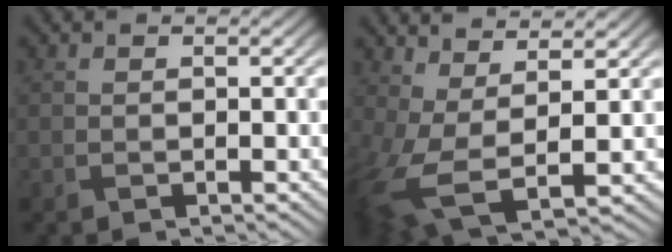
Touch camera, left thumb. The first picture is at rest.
{"total": 9.3, "force": [1.2, 4.1, 8.2], "torque": [-0.197, -0.012, 0.028]}